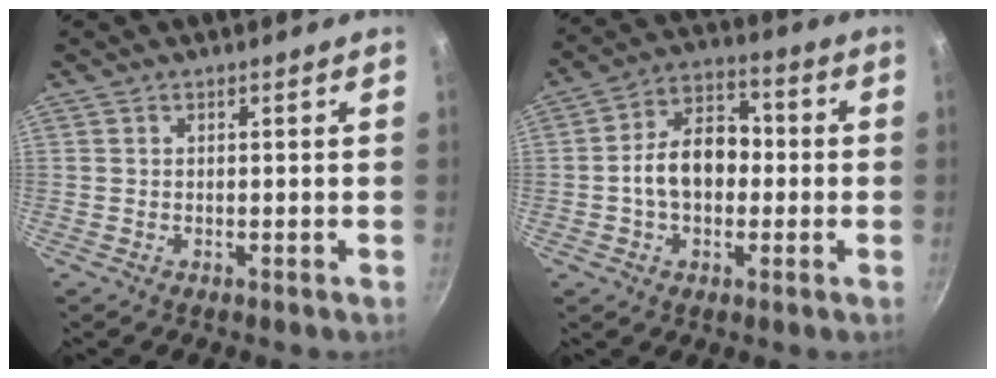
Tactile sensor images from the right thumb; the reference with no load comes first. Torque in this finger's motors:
{"motor_torque": [1.50, 1.36, 1.25, -0.17, 0.09]}